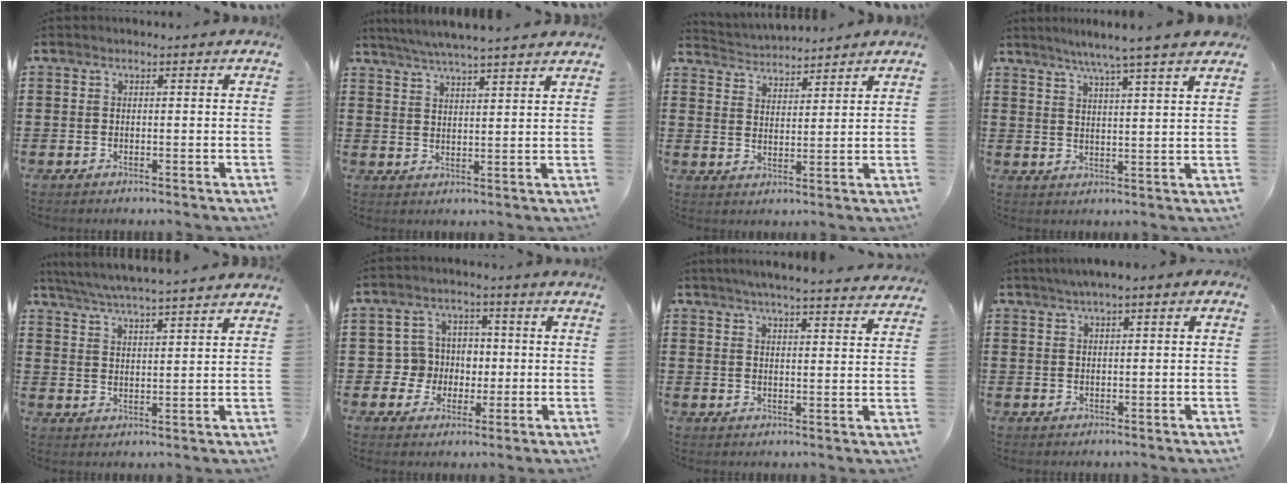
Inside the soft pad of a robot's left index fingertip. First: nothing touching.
{"total": 4.7, "force": [4.3, -0.5, 1.7], "torque": [-0.045, -0.017, 0.076]}
{"total": 3.3, "force": [3.3, 0.3, -0.4], "torque": [-0.008, -0.017, 0.057]}
{"total": 5.5, "force": [4.6, -1.2, 2.8], "torque": [-0.067, -0.020, 0.078]}
{"total": 4.9, "force": [4.7, -0.4, 1.3], "torque": [-0.043, -0.025, 0.081]}
{"total": 5.7, "force": [0.0, 5.6, 1.0], "torque": [-0.046, 0.016, 0.001]}
{"total": 4.5, "force": [4.3, -0.4, 1.3], "torque": [-0.039, -0.019, 0.076]}
{"total": 1.6, "force": [0.5, 0.3, 1.5], "torque": [-0.027, 0.004, 0.008]}